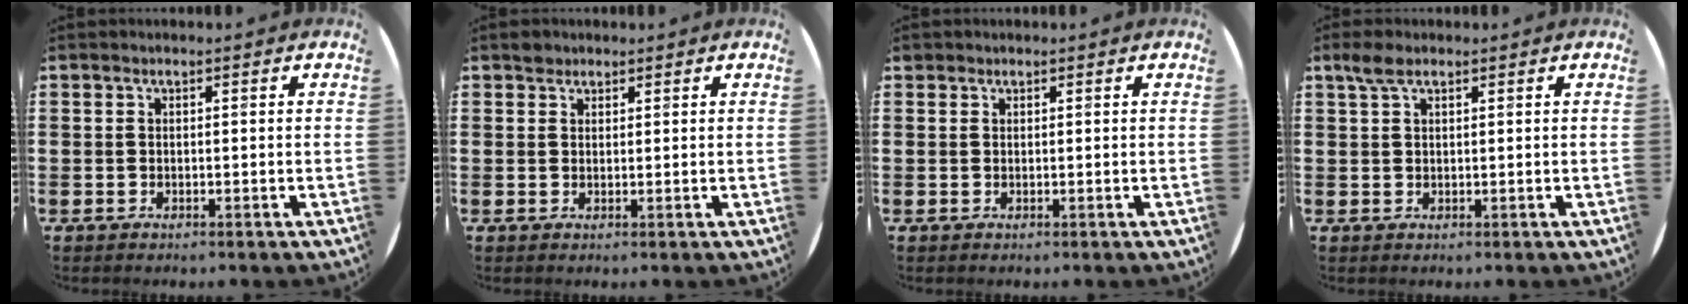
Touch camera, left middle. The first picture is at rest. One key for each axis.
{"total": 1.3, "fx": 1.1, "fy": 0.6, "fz": 0.0, "tx": 0.007, "ty": -0.001, "tz": 0.021}
{"total": 0.5, "fx": 0.5, "fy": 0.2, "fz": -0.1, "tx": 0.001, "ty": 0.002, "tz": 0.009}
{"total": 2.3, "fx": 1.5, "fy": 1.0, "fz": 1.4, "tx": -0.023, "ty": 0.003, "tz": 0.025}